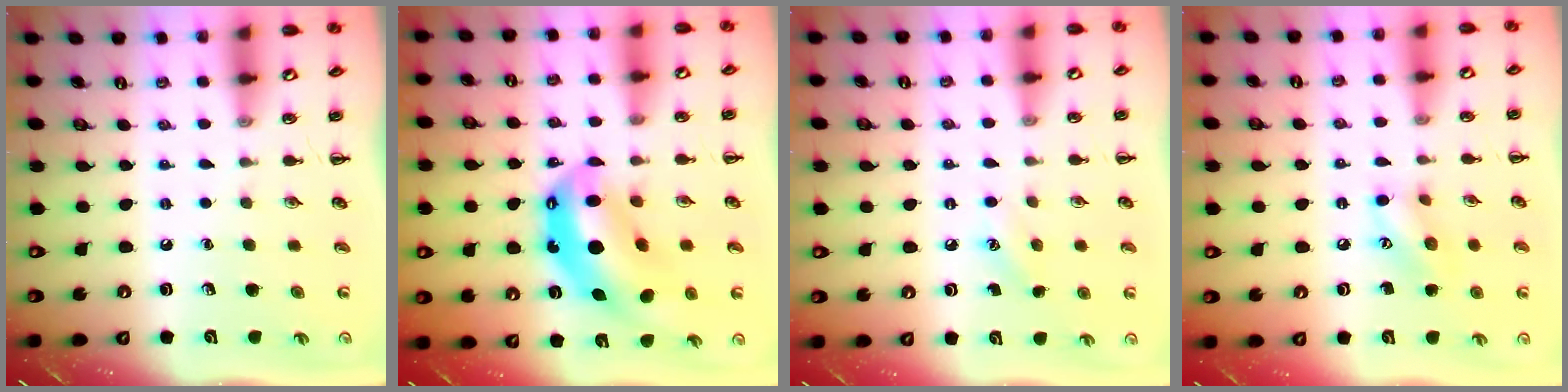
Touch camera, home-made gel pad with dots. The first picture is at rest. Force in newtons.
{"total": 14.9, "press": 14.2, "slide": 4.3}
{"total": 6.6, "press": 6.4, "slide": 1.8}
{"total": 9.2, "press": 9.2, "slide": 0.4}